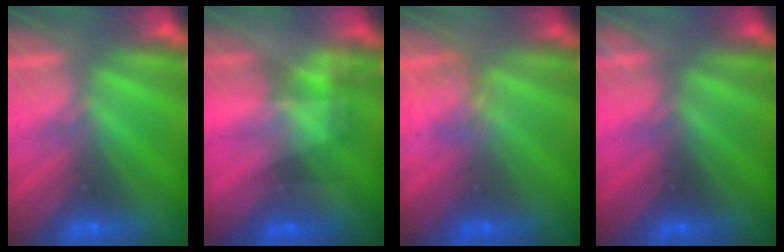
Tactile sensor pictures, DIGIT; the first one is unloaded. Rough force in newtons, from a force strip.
{"total": 4.6}
{"total": 4.3}
{"total": 2.2}